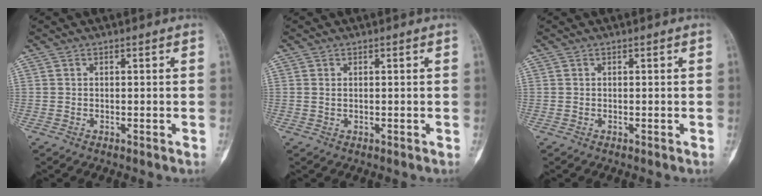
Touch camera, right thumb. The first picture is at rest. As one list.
[{"total": 0.5, "force": [0.2, 0.3, 0.4], "torque": [-0.009, 0.002, 0.005]}, {"total": 0.0}]